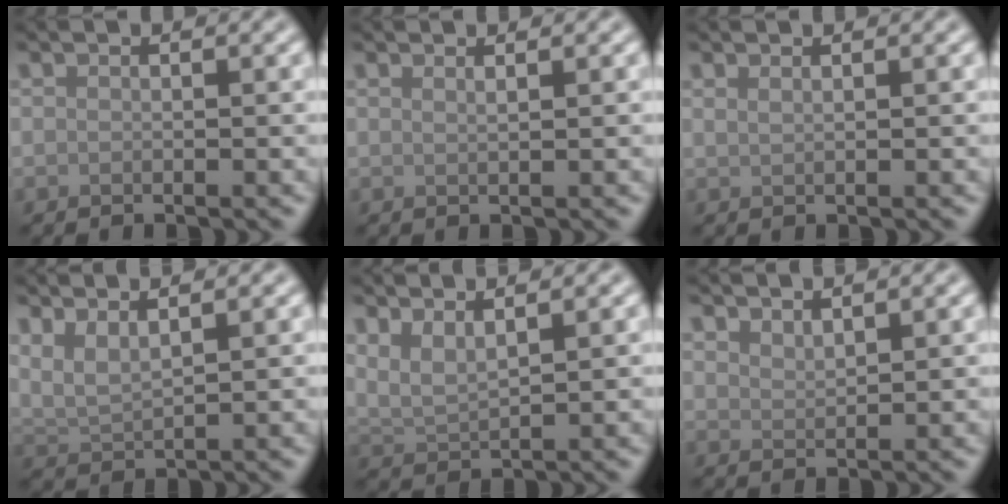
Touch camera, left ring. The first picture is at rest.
{"total": 0.9, "force": [0.6, 0.3, 0.6], "torque": [0.000, -0.003, 0.005]}
{"total": 0.9, "force": [0.7, 0.3, 0.4], "torque": [-0.004, -0.001, 0.010]}
{"total": 3.2, "force": [2.4, 0.8, 2.0], "torque": [-0.047, 0.005, 0.049]}
{"total": 3.1, "force": [2.3, 0.7, 2.0], "torque": [-0.045, 0.003, 0.049]}
{"total": 1.8, "force": [1.7, 0.2, 0.4], "torque": [-0.003, 0.002, 0.032]}